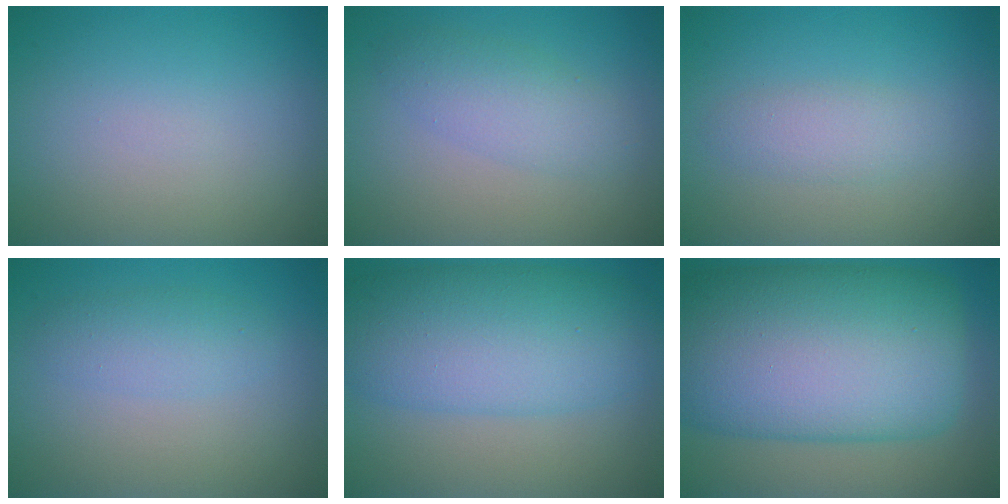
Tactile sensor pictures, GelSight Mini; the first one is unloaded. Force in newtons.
{"total": 2.9, "press": 2.9, "slide": 0.1}
{"total": 2.0, "press": 2.0, "slide": 0.1}
{"total": 2.3, "press": 2.3, "slide": 0.0}
{"total": 9.1, "press": 9.1, "slide": 0.2}
{"total": 17.6, "press": 17.6, "slide": 0.1}